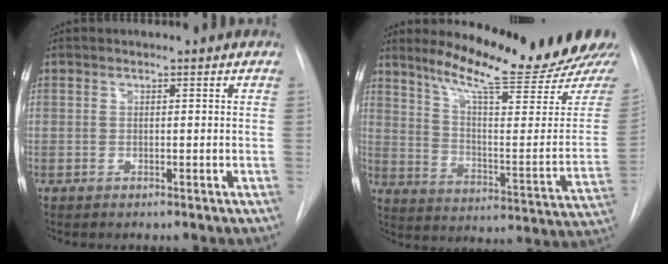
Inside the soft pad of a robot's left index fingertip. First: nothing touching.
{"total": 20.5, "force": [18.6, 0.0, 8.8], "torque": [-0.138, -0.099, 0.255]}